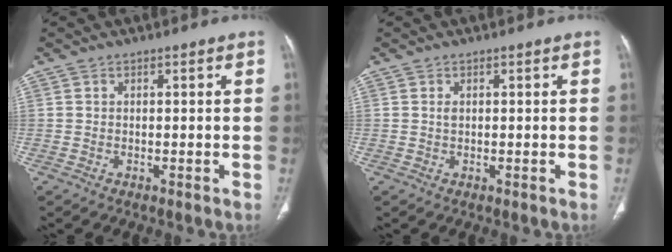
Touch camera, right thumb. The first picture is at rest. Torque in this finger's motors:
{"motor_torque": [0.10, 0.04, 0.31, -0.13, 0.00]}